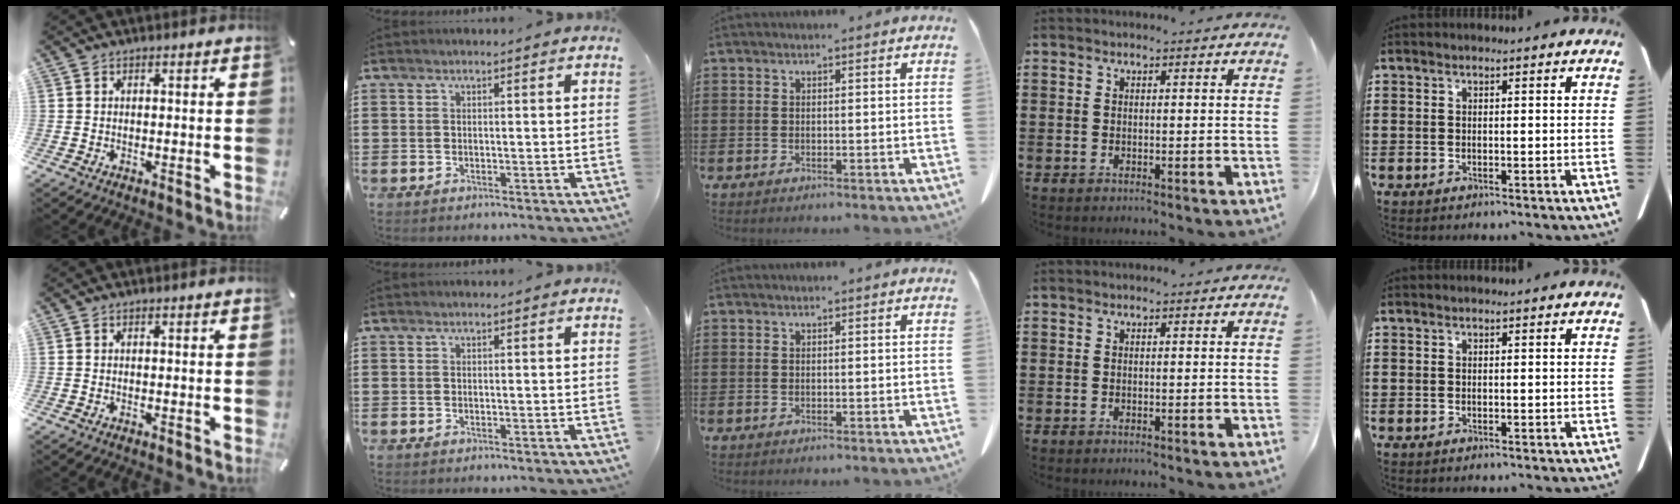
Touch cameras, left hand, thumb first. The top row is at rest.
{}